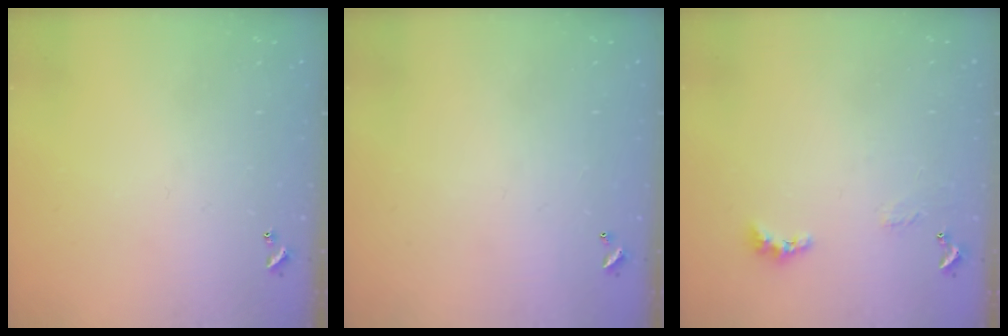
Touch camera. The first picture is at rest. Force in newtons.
{"total": 2.9, "press": 2.9, "slide": 0.1}
{"total": 2.1, "press": 2.0, "slide": 0.5}